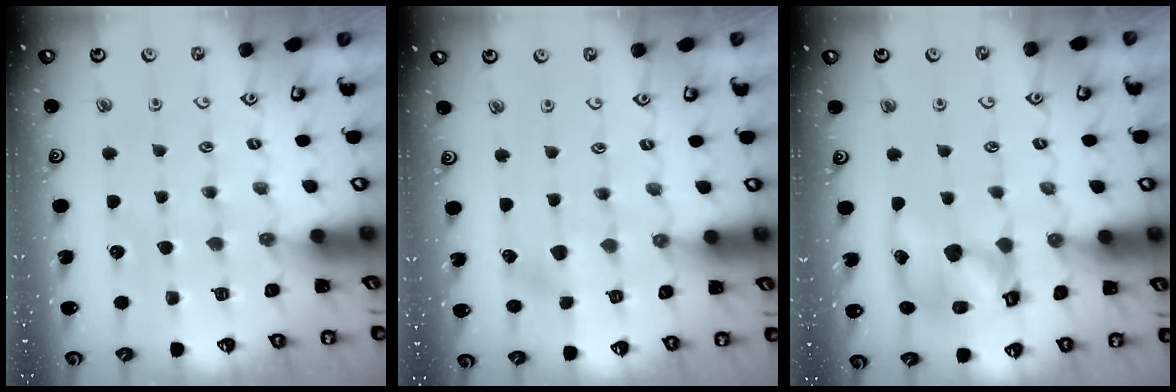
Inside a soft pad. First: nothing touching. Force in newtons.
{"total": 1.8, "press": 1.8, "slide": 0.2}
{"total": 15.1, "press": 15.0, "slide": 1.9}